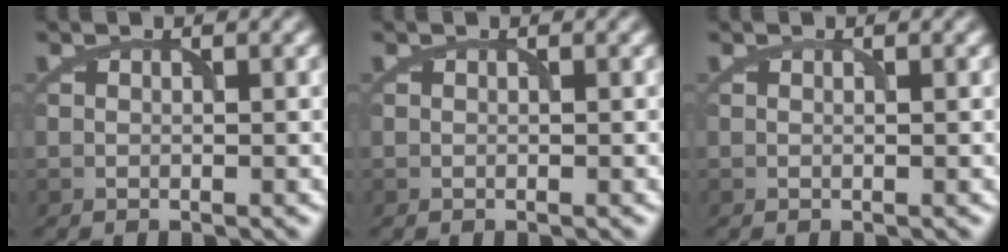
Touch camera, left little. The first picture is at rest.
{"total": 0.0}
{"total": 0.0}